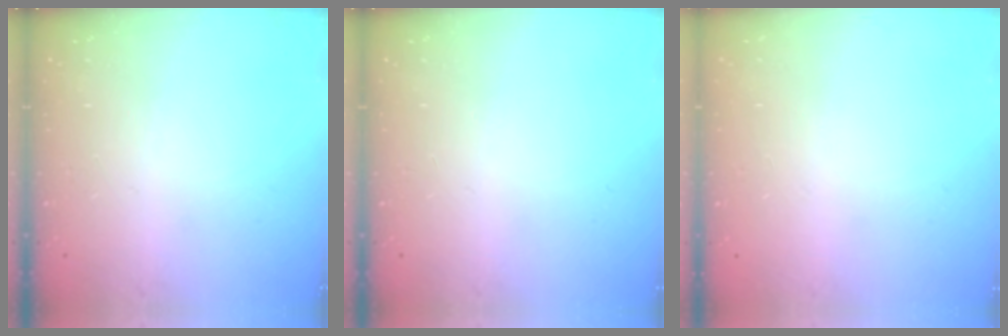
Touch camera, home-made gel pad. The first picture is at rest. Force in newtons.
{"total": 0.0}
{"total": 0.5, "press": 0.5, "slide": 0.1}